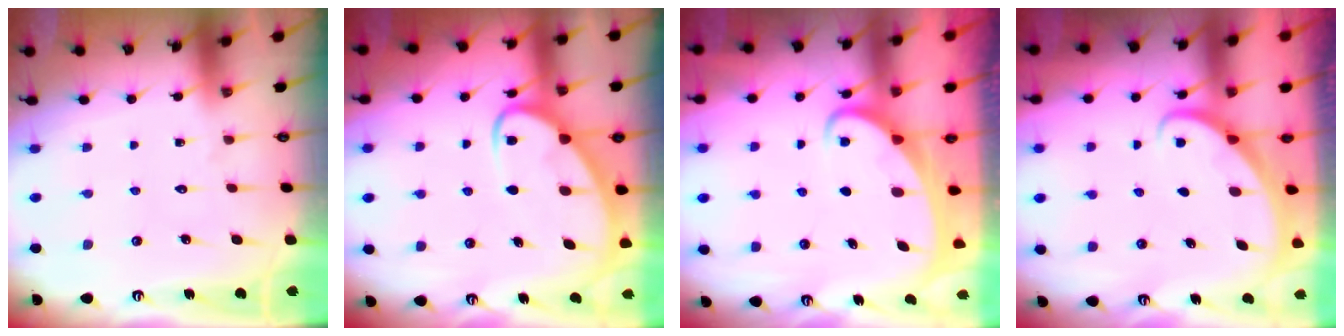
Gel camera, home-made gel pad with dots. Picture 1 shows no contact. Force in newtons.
{"total": 6.1, "press": 6.1, "slide": 0.7}
{"total": 2.7, "press": 2.7, "slide": 0.4}
{"total": 2.3, "press": 2.3, "slide": 0.1}